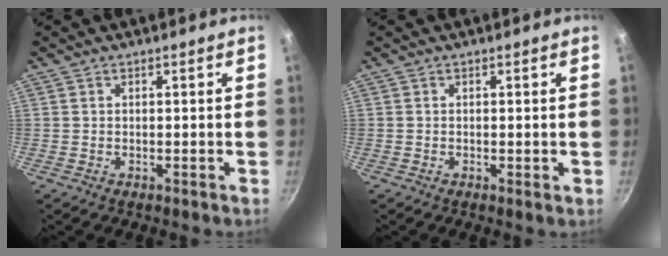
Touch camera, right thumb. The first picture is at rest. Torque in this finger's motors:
{"motor_torque": [-0.82, 0.03, -0.48, 0.09, -0.02]}